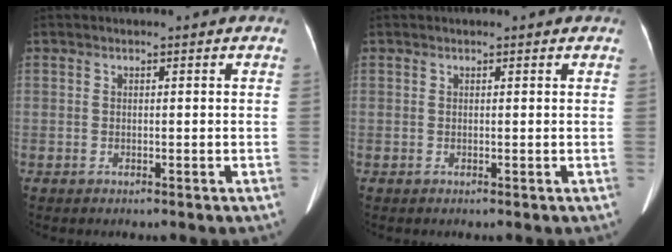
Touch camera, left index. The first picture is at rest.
{"total": 0.9, "force": [0.8, 0.3, 0.3], "torque": [-0.006, 0.010, 0.009]}